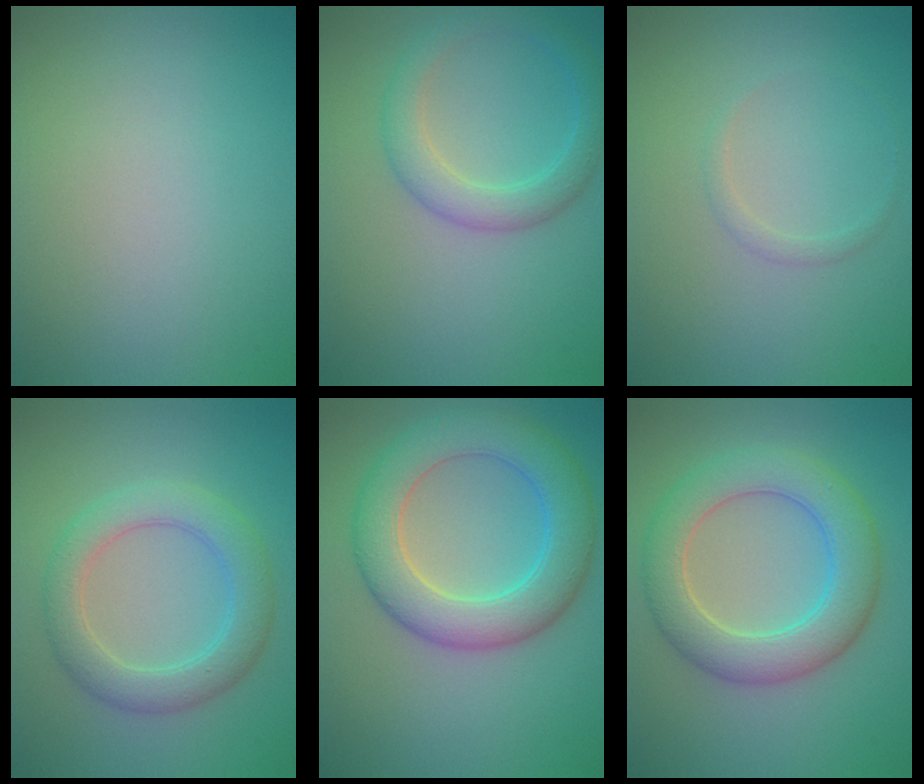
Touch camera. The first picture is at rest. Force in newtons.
{"total": 3.3, "press": 3.3, "slide": 0.2}
{"total": 1.0, "press": 1.0, "slide": 0.1}
{"total": 4.4, "press": 4.4, "slide": 0.1}
{"total": 7.1, "press": 7.1, "slide": 0.1}
{"total": 6.3, "press": 6.3, "slide": 0.5}